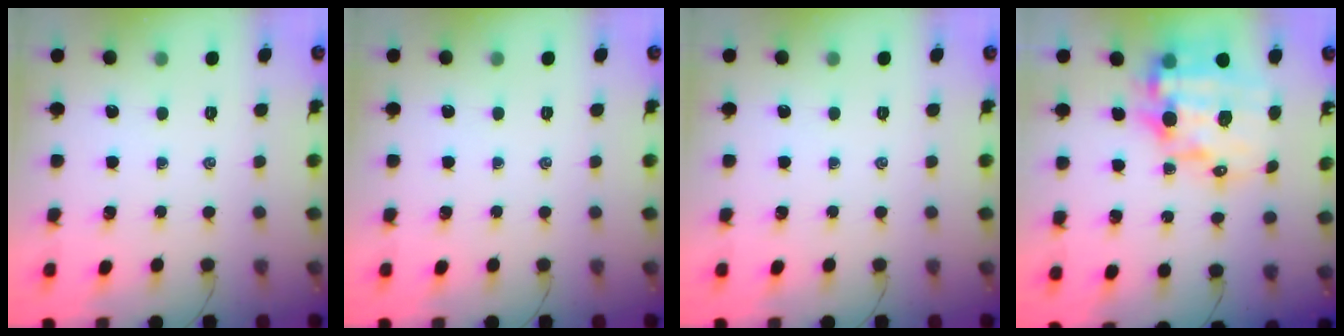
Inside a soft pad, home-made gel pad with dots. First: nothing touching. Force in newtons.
{"total": 0.0}
{"total": 0.0}
{"total": 16.4, "press": 15.9, "slide": 3.8}